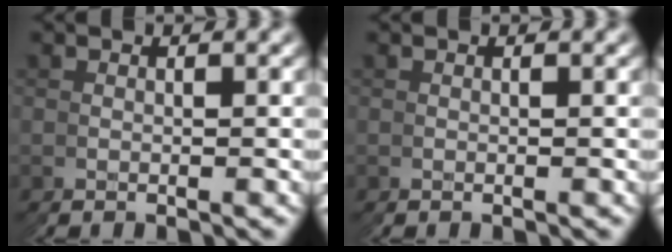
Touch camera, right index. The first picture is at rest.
{"total": 0.0}